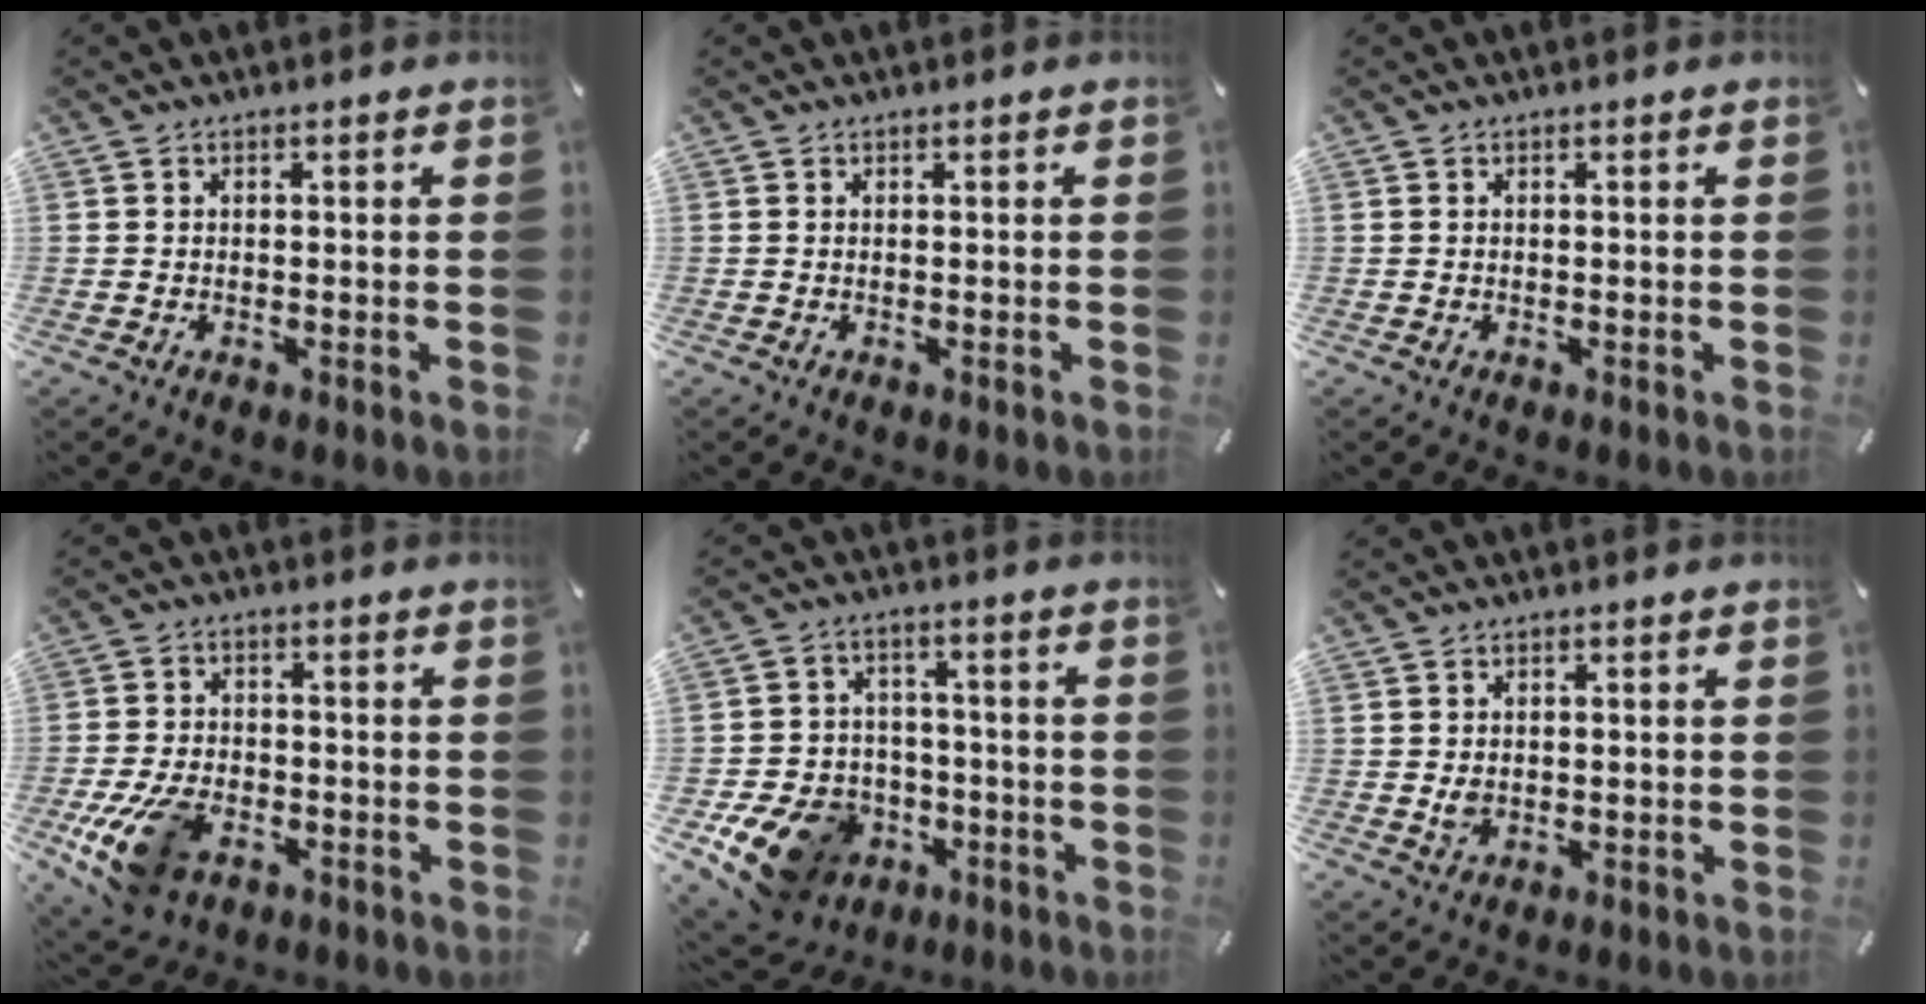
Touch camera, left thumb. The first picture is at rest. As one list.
[{"total": 0.0}, {"total": 0.0}, {"total": 13.6, "force": [-5.5, 8.6, 9.0], "torque": [-0.184, 0.016, -0.096]}, {"total": 14.1, "force": [-6.3, 11.1, 6.0], "torque": [-0.113, 0.040, -0.101]}, {"total": 2.3, "force": [0.1, 1.8, 1.4], "torque": [-0.020, 0.000, -0.001]}]